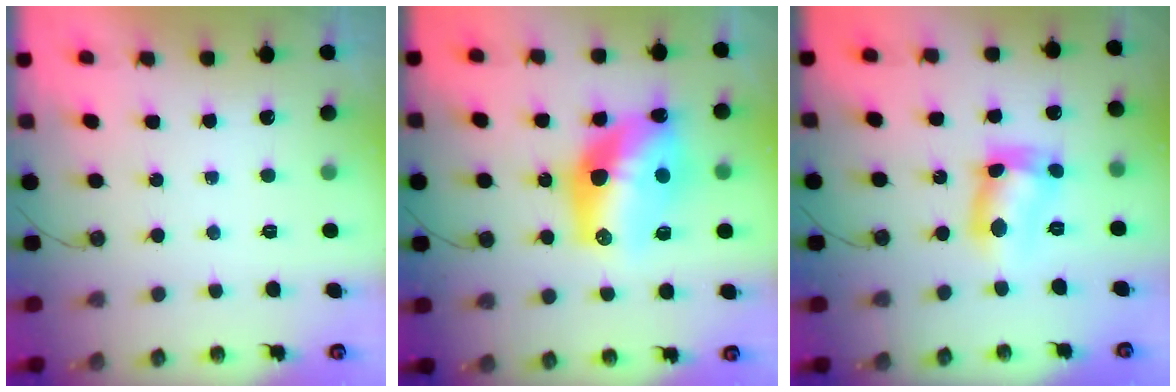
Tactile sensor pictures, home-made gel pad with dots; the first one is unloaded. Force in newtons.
{"total": 17.4, "press": 16.9, "slide": 4.1}
{"total": 12.2, "press": 12.2, "slide": 0.8}